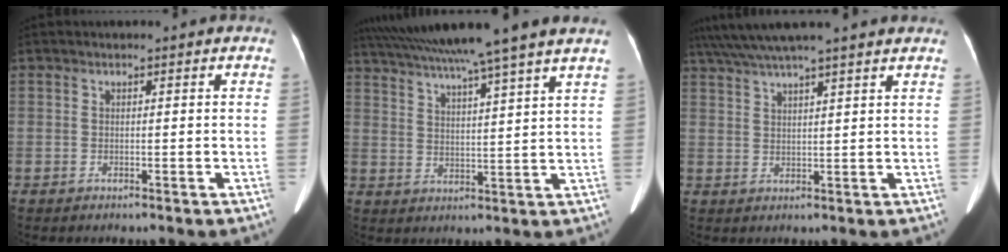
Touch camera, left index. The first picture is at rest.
{"total": 17.5, "force": [14.6, -2.1, 9.5], "torque": [-0.165, 0.008, 0.212]}
{"total": 12.7, "force": [11.1, -0.6, 6.2], "torque": [-0.116, 0.040, 0.159]}